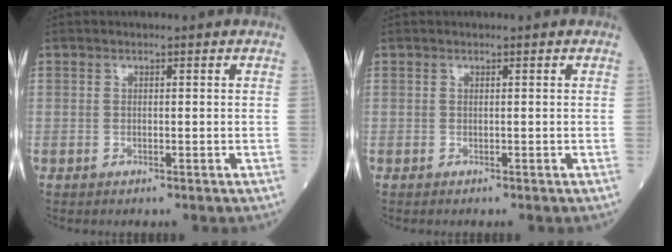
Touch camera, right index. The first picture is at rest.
{"total": 0.0}